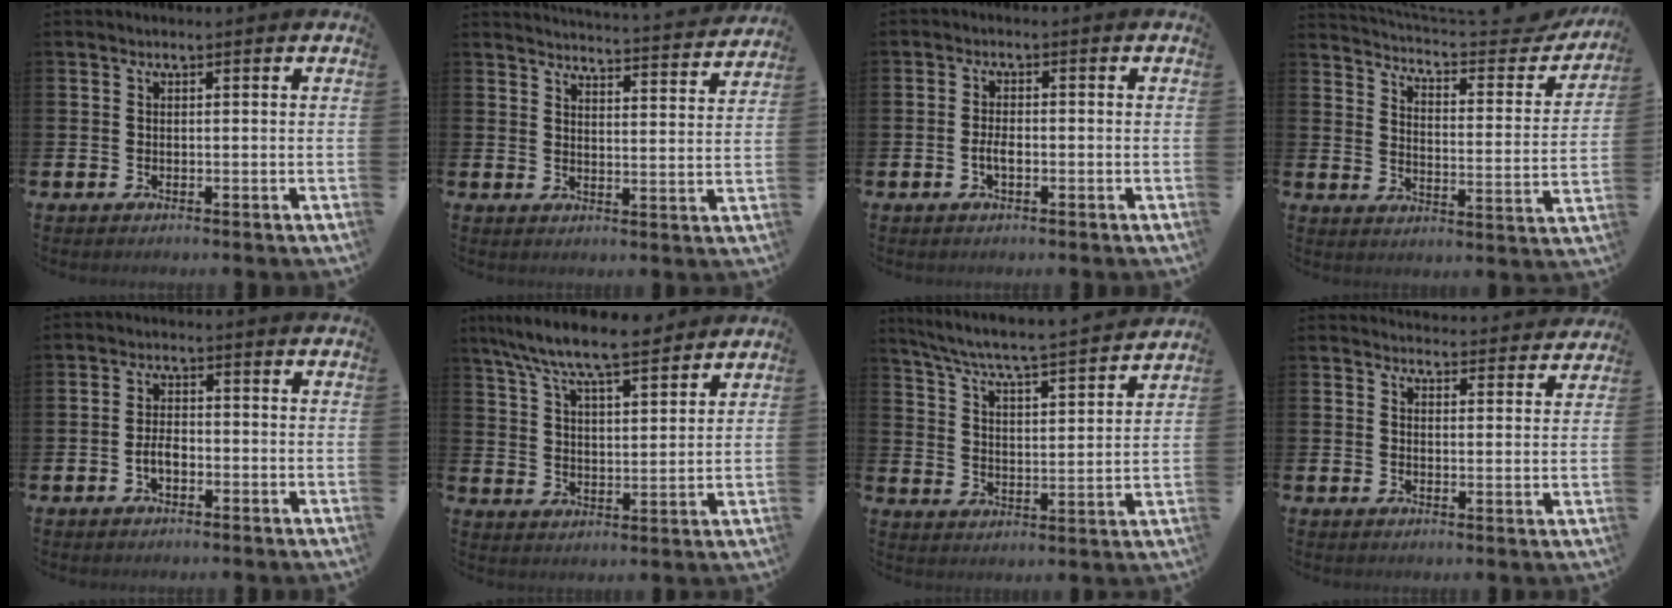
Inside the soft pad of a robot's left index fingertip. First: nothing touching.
{"total": 4.4, "force": [4.3, -0.3, 0.5], "torque": [-0.013, -0.042, 0.070]}
{"total": 2.0, "force": [-0.6, 0.8, 1.7], "torque": [-0.030, 0.001, -0.013]}
{"total": 5.2, "force": [4.9, 0.7, 1.5], "torque": [-0.053, -0.045, 0.076]}
{"total": 2.6, "force": [-1.0, 1.3, 2.0], "torque": [-0.037, 0.005, -0.019]}
{"total": 8.4, "force": [7.9, 0.9, 2.8], "torque": [-0.089, -0.041, 0.142]}
{"total": 6.2, "force": [5.8, 0.0, 2.2], "torque": [-0.073, -0.050, 0.093]}
{"total": 4.0, "force": [3.9, 0.6, -0.1], "torque": [0.002, -0.031, 0.069]}